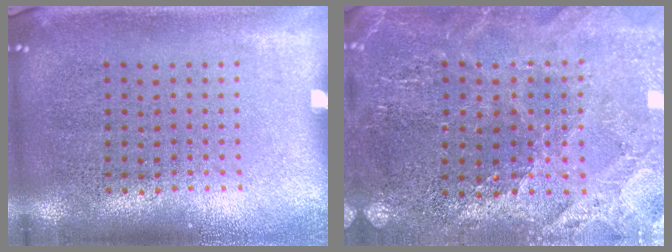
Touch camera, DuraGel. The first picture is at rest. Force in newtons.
{"total": 2.7, "press": 2.6, "slide": 0.4}